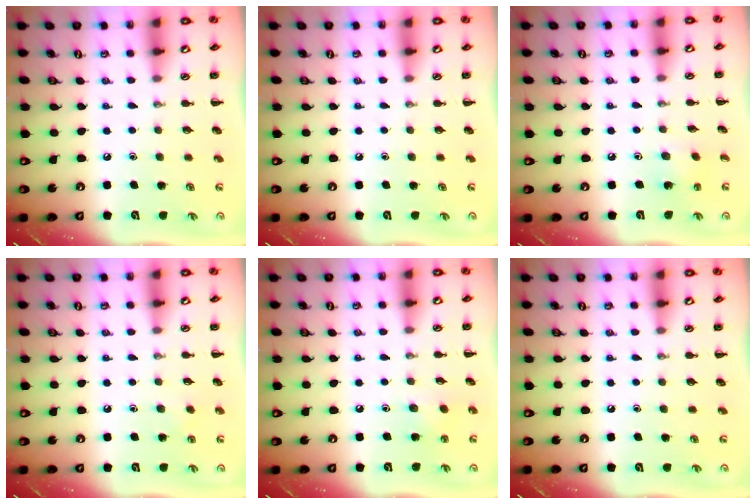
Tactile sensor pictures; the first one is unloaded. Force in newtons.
{"total": 0.0}
{"total": 2.8, "press": 2.7, "slide": 0.8}
{"total": 3.7, "press": 3.5, "slide": 1.0}
{"total": 3.7, "press": 3.5, "slide": 1.2}
{"total": 0.0}